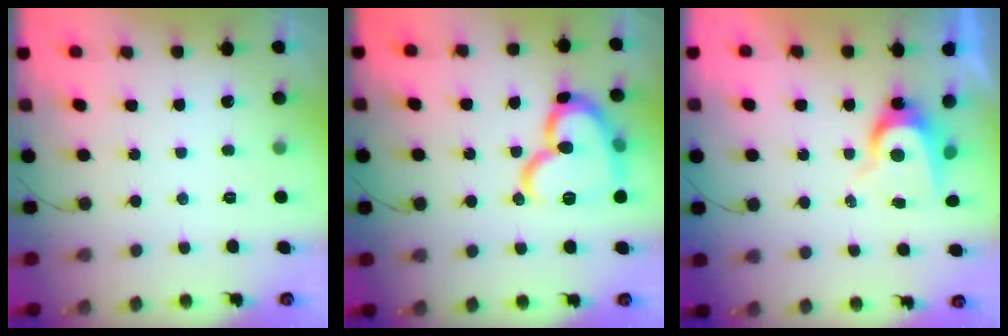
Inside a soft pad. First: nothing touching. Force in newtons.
{"total": 18.4, "press": 18.3, "slide": 2.4}
{"total": 7.7, "press": 7.7, "slide": 0.4}